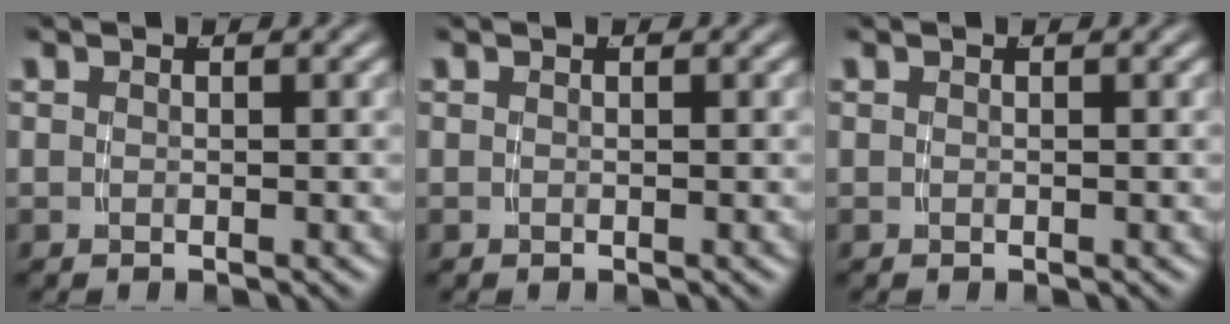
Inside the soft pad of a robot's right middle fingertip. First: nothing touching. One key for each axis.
{"total": 0.0}
{"total": 0.0}